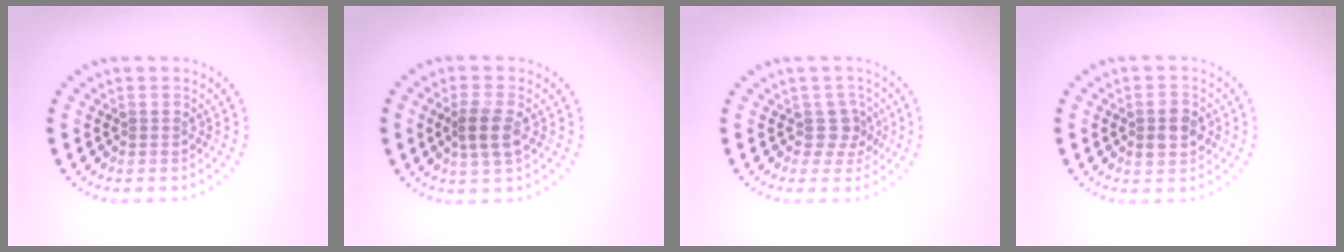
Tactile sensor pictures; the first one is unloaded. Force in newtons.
{"total": 2.8, "press": 2.6, "slide": 1.0}
{"total": 2.0, "press": 1.5, "slide": 1.3}
{"total": 2.8, "press": 2.8, "slide": 0.1}